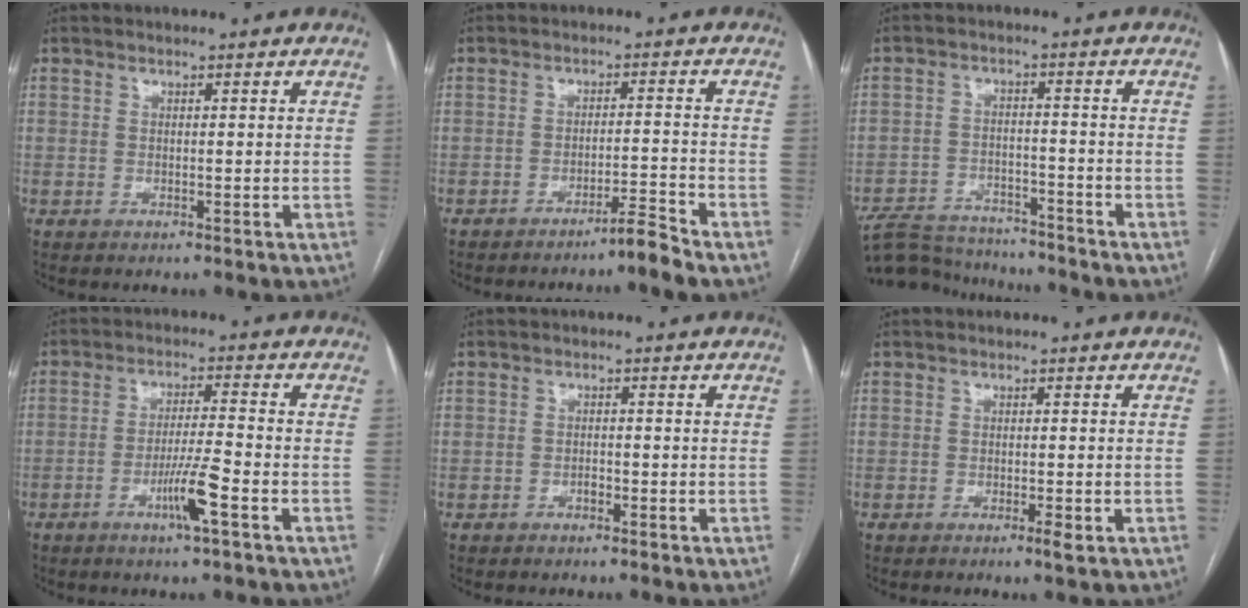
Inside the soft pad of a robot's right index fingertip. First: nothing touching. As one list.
[{"total": 3.8, "force": [-3.3, -1.1, 1.5], "torque": [-0.019, -0.011, -0.058]}, {"total": 11.4, "force": [-10.9, 2.6, 2.3], "torque": [-0.038, 0.007, -0.172]}, {"total": 6.1, "force": [-3.0, -0.4, 5.3], "torque": [-0.097, -0.006, -0.055]}, {"total": 1.1, "force": [-0.7, 0.8, 0.1], "torque": [0.003, 0.004, -0.015]}, {"total": 1.1, "force": [-0.6, 0.0, 1.0], "torque": [-0.015, -0.001, -0.008]}]